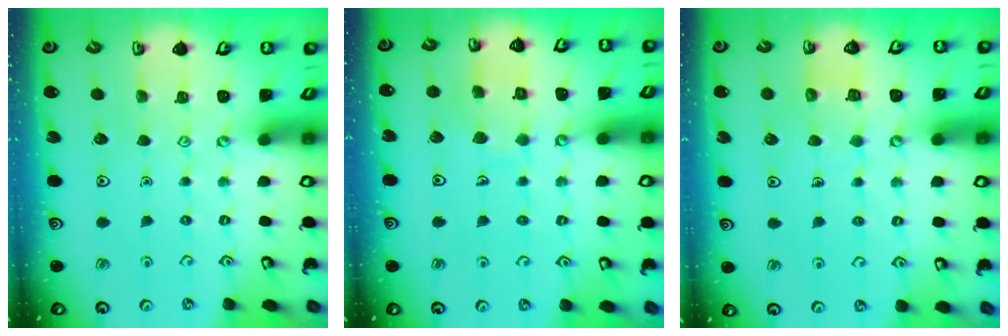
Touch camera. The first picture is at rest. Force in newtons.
{"total": 7.5, "press": 7.4, "slide": 0.7}
{"total": 5.3, "press": 5.3, "slide": 0.5}